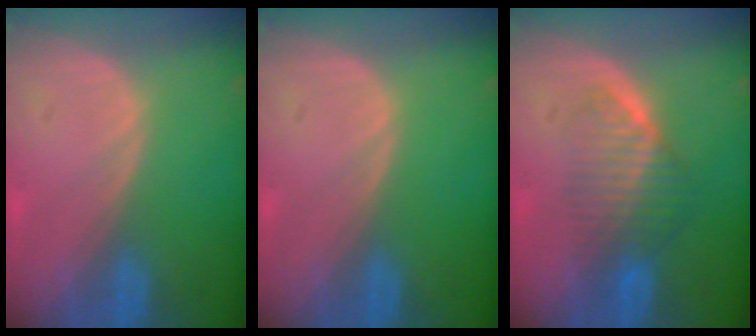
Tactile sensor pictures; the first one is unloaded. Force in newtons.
{"total": 0.0}
{"total": 6.6, "press": 6.0, "slide": 2.8}